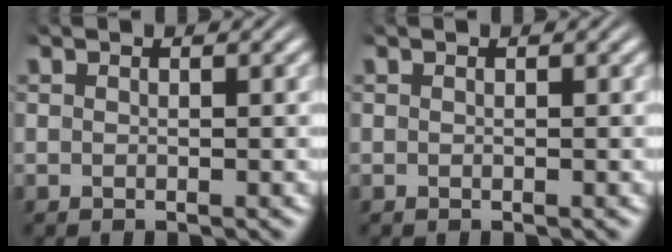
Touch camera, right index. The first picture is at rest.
{"total": 0.0}